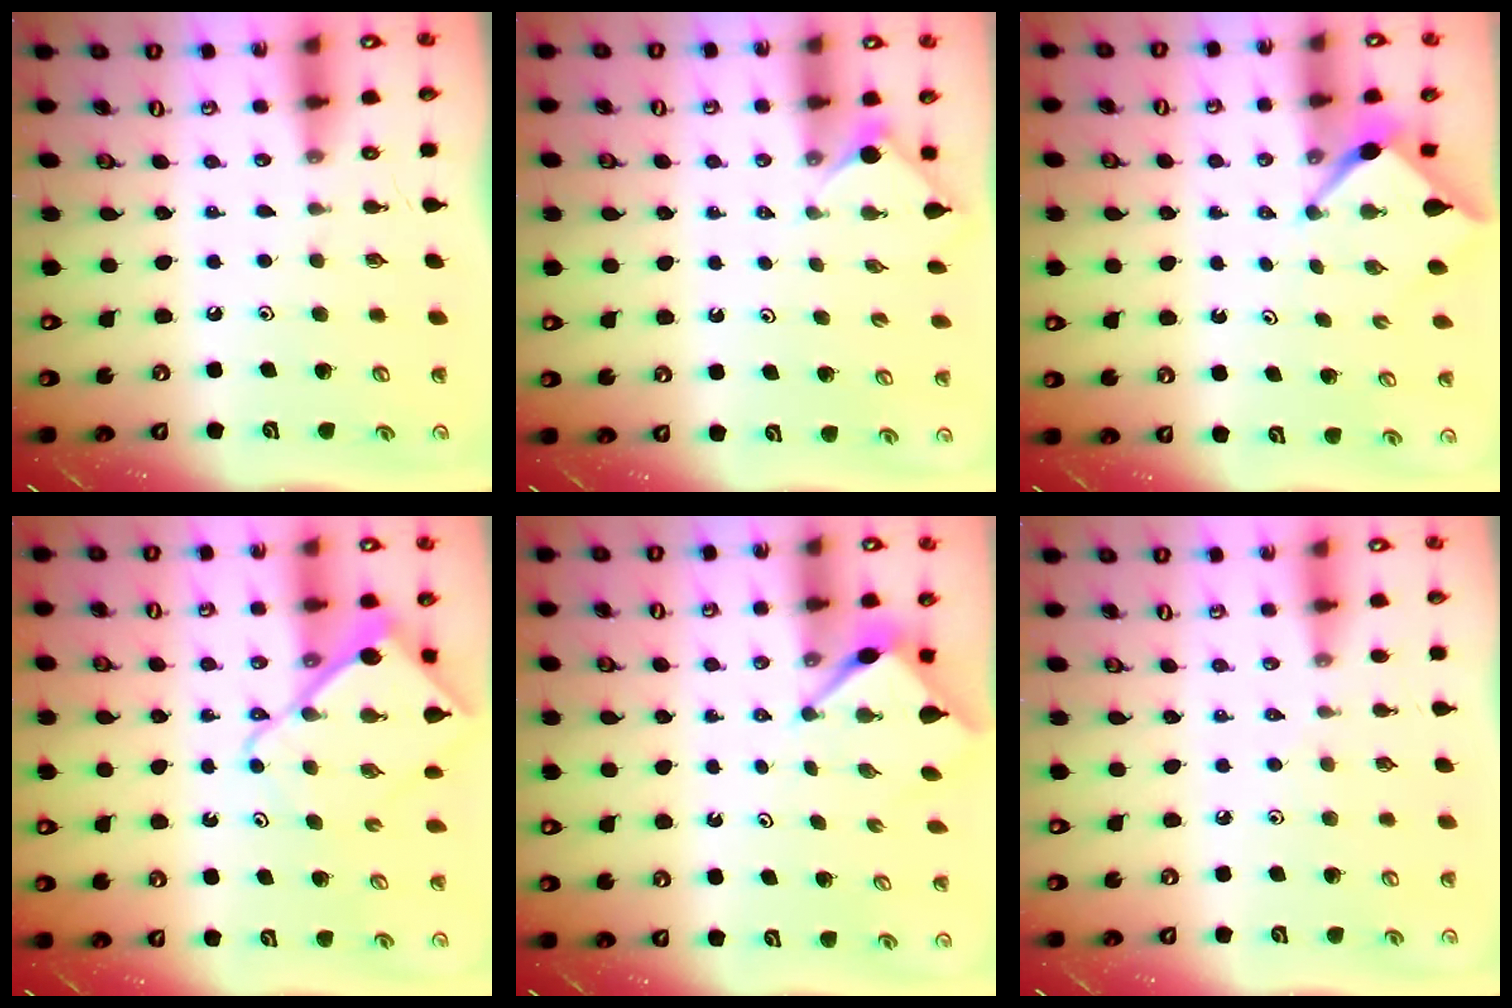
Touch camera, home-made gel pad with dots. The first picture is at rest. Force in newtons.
{"total": 1.8, "press": 1.8, "slide": 0.4}
{"total": 2.5, "press": 2.5, "slide": 0.3}
{"total": 11.5, "press": 11.4, "slide": 1.2}
{"total": 2.9, "press": 2.8, "slide": 0.3}
{"total": 2.5, "press": 2.5, "slide": 0.4}